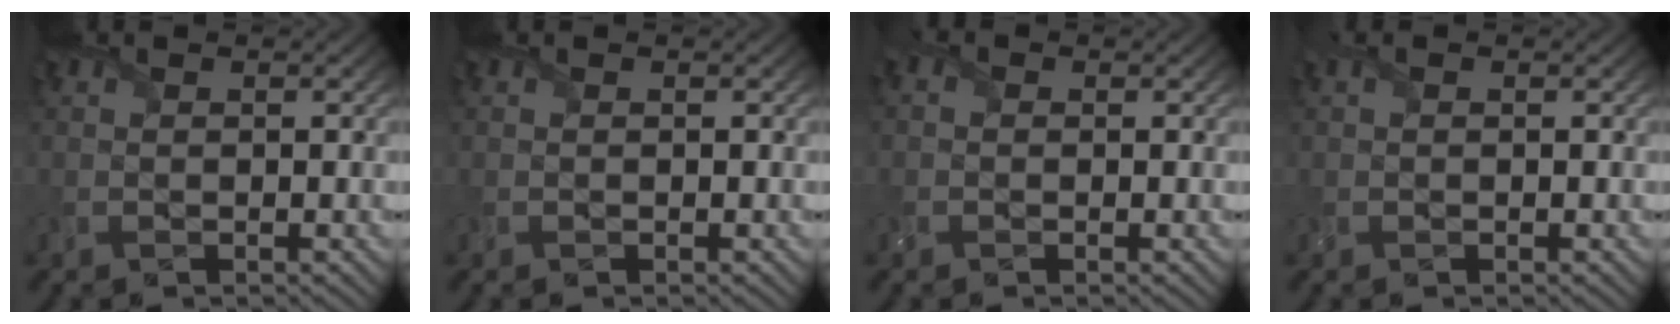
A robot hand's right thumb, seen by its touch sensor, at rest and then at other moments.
{"total": 0.0}
{"total": 1.2, "force": [-0.4, 1.1, 0.4], "torque": [-0.011, -0.001, -0.011]}
{"total": 1.2, "force": [0.4, 0.7, 0.8], "torque": [-0.024, 0.007, 0.004]}